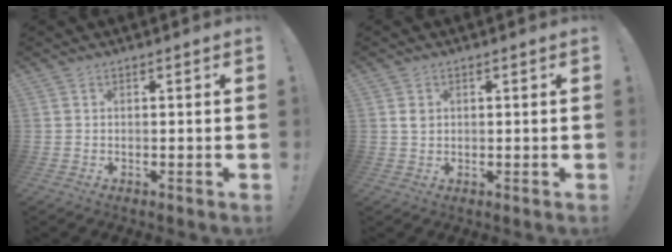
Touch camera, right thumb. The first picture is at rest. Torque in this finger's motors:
{"motor_torque": [-0.08, 0.13, 0.34, -0.36, 0.05]}